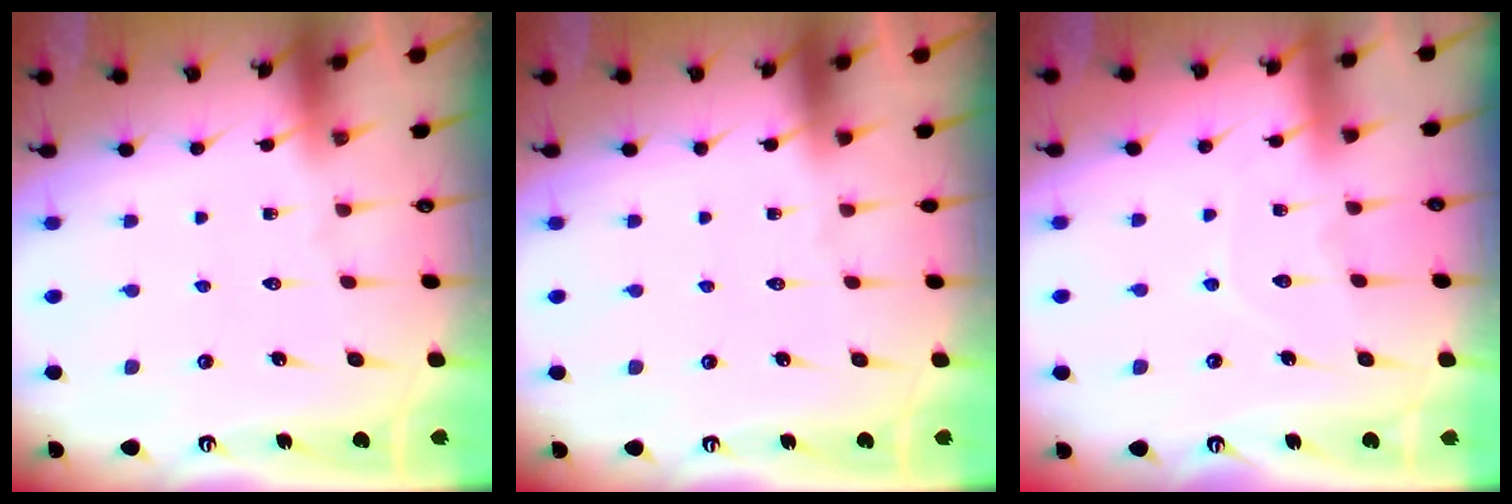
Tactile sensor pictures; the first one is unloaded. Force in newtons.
{"total": 0.0}
{"total": 5.5, "press": 5.4, "slide": 0.5}